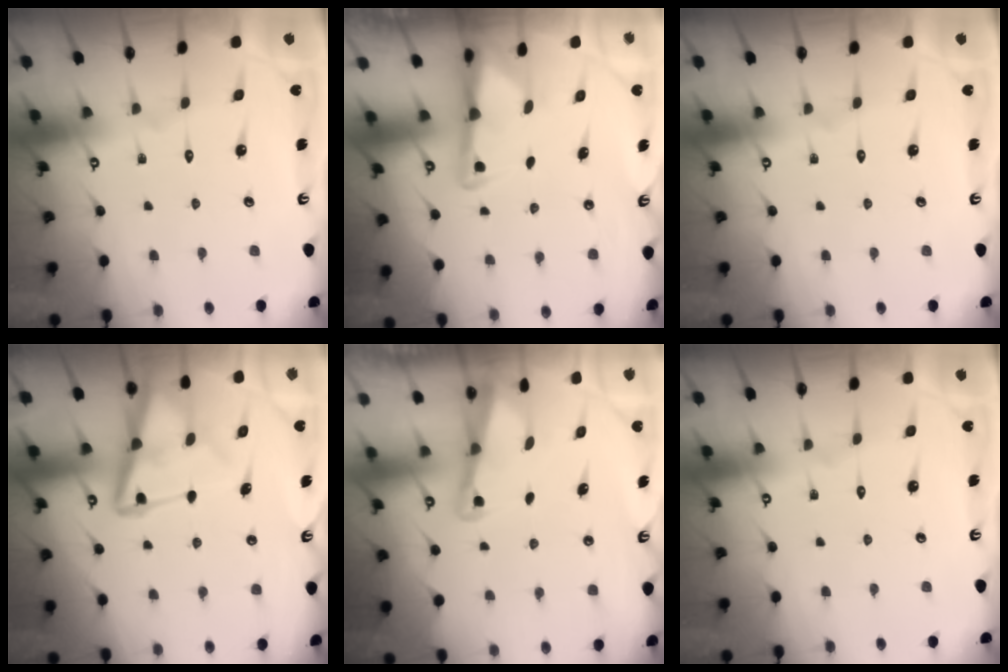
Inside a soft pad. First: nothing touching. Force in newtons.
{"total": 3.0, "press": 2.9, "slide": 0.7}
{"total": 0.0}
{"total": 11.9, "press": 11.8, "slide": 1.4}
{"total": 2.0, "press": 2.0, "slide": 0.4}
{"total": 0.0}